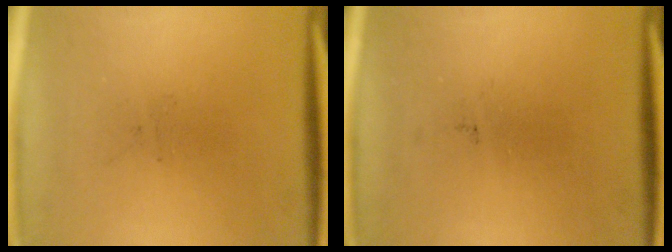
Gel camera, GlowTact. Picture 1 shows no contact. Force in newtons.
{"total": 0.0}